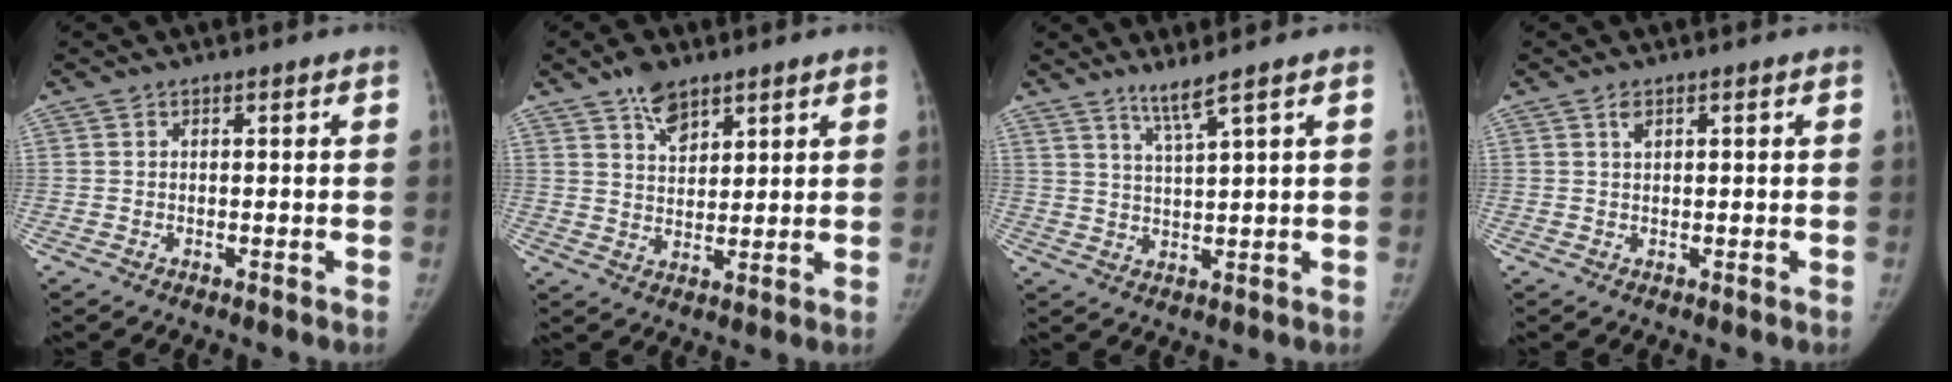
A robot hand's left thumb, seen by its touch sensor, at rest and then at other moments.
{"total": 6.0, "force": [4.2, 3.2, 2.7], "torque": [-0.025, -0.026, 0.078]}
{"total": 3.7, "force": [2.9, -0.9, 2.2], "torque": [-0.044, -0.030, 0.064]}
{"total": 1.3, "force": [0.7, 0.7, 0.8], "torque": [-0.010, 0.000, 0.011]}